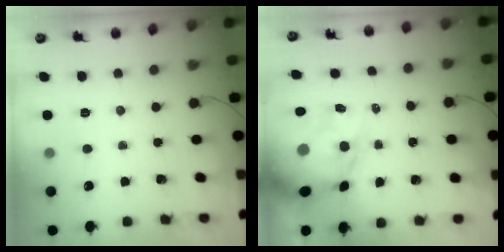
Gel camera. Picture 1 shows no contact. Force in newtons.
{"total": 13.7, "press": 13.3, "slide": 3.4}